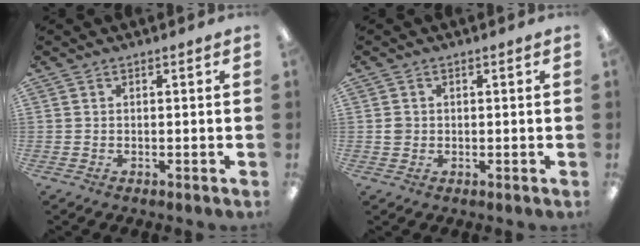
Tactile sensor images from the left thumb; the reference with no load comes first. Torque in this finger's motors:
{"motor_torque": [0.38, 0.35, 0.25, -0.14, -0.01]}